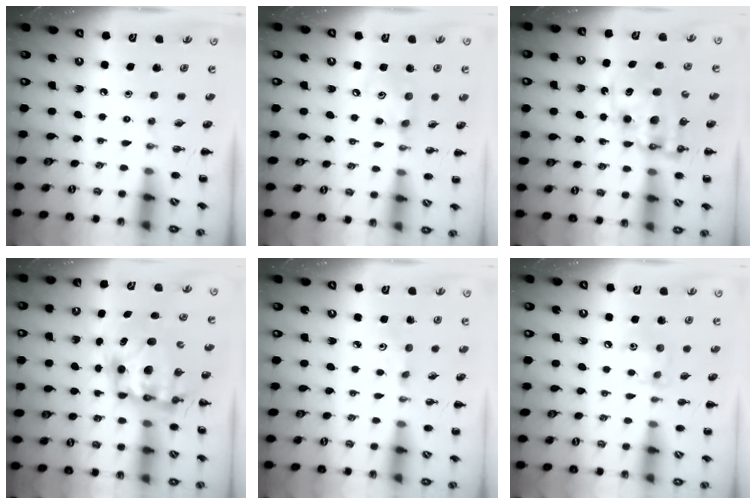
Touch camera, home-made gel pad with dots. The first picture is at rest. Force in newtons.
{"total": 6.6, "press": 6.5, "slide": 0.7}
{"total": 11.4, "press": 11.1, "slide": 2.8}
{"total": 10.2, "press": 9.9, "slide": 2.5}
{"total": 1.4, "press": 1.3, "slide": 0.4}
{"total": 7.2, "press": 7.1, "slide": 1.0}